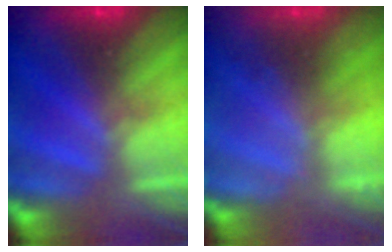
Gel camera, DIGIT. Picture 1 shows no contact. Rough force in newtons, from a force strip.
{"total": 2.3}